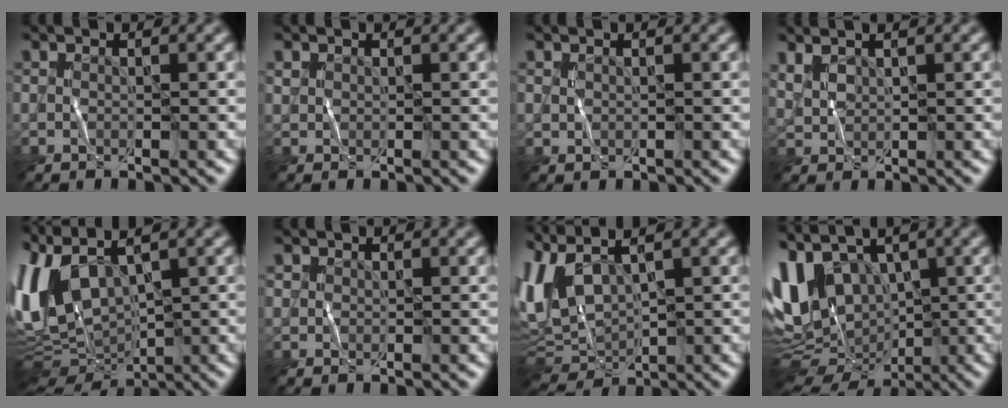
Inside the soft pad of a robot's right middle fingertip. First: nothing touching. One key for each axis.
{"total": 0.6, "fx": 0.4, "fy": 0.5, "fz": 0.1, "tx": -0.001, "ty": 0.000, "tz": 0.009}
{"total": 1.5, "fx": 1.0, "fy": -0.9, "fz": -0.5, "tx": 0.006, "ty": 0.001, "tz": 0.019}
{"total": 2.3, "fx": 2.3, "fy": -0.3, "fz": 0.2, "tx": -0.016, "ty": 0.008, "tz": 0.048}
{"total": 10.1, "fx": 2.0, "fy": 4.2, "fz": 9.0, "tx": -0.218, "ty": 0.004, "tz": 0.047}
{"total": 0.6, "fx": 0.2, "fy": 0.6, "fz": 0.0, "tx": 0.004, "ty": 0.000, "tz": 0.002}
{"total": 7.2, "fx": 3.4, "fy": 2.3, "fz": 5.9, "tx": -0.146, "ty": 0.004, "tz": 0.065}
{"total": 12.9, "fx": 1.2, "fy": 8.0, "fz": 10.0, "tx": -0.191, "ty": 0.018, "tz": 0.045}